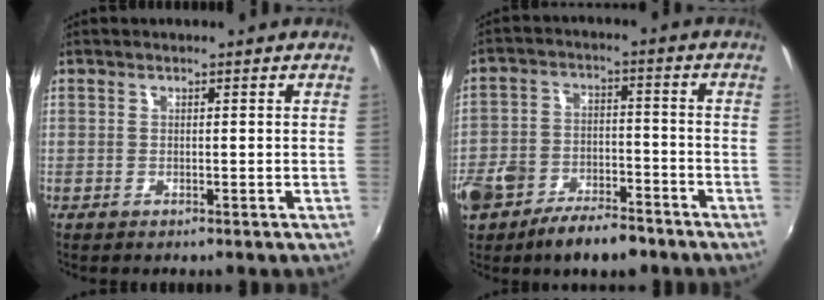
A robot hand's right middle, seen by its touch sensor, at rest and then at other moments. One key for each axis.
{"total": 13.2, "fx": -8.7, "fy": 6.7, "fz": 7.3, "tx": -0.181, "ty": -0.012, "tz": -0.147}